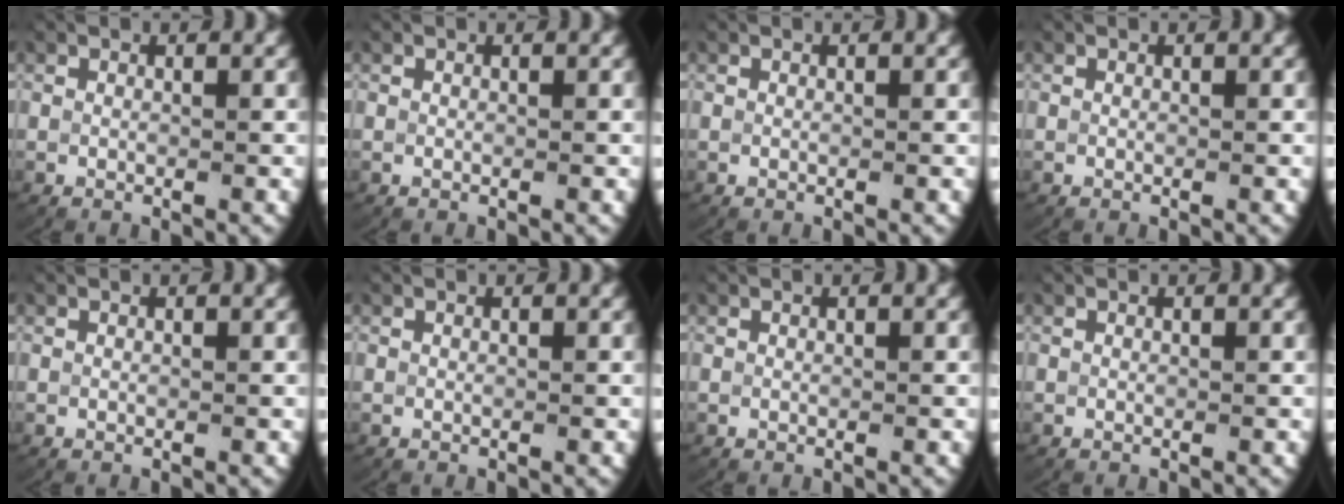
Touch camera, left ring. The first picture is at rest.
{"total": 0.0}
{"total": 0.0}
{"total": 0.0}
{"total": 0.0}
{"total": 0.0}
{"total": 0.0}
{"total": 0.0}